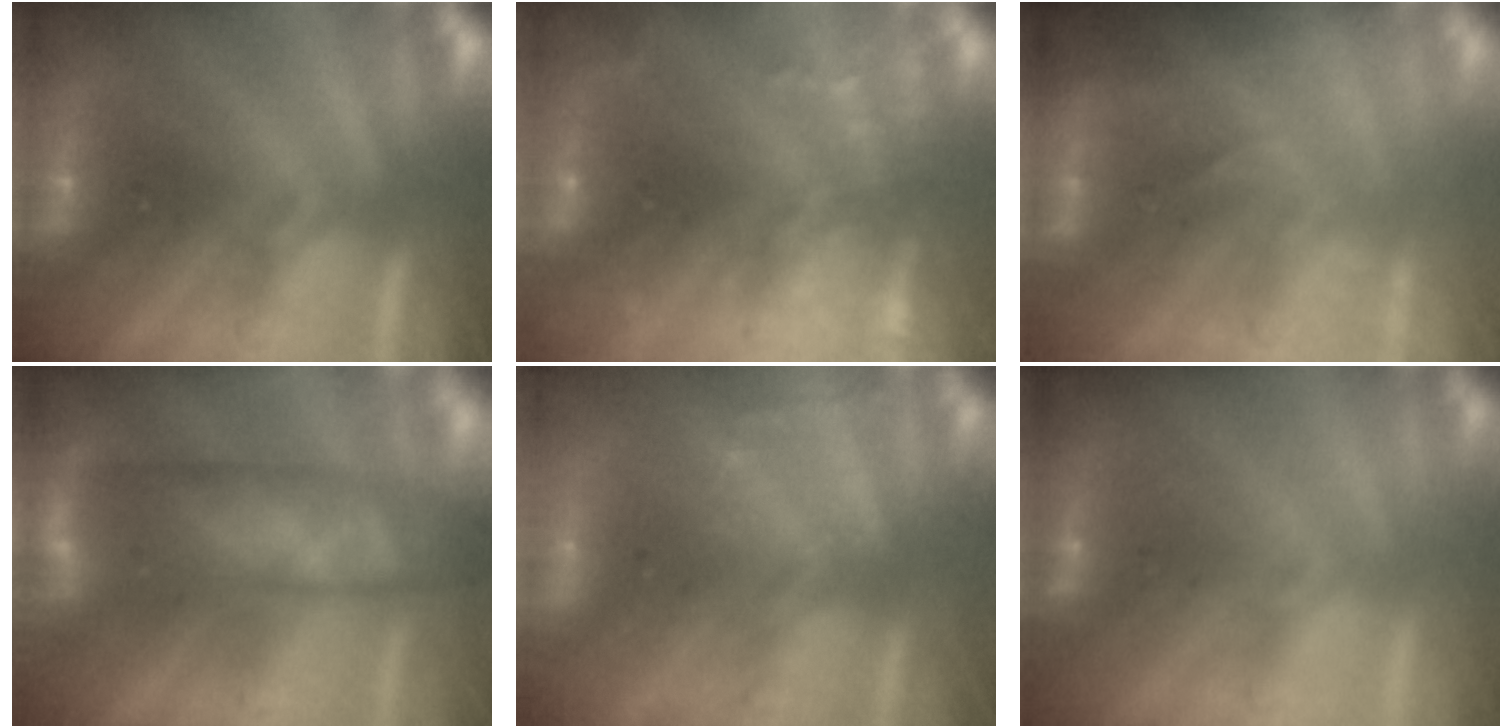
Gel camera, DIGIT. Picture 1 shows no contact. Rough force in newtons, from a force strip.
{"total": 6.1}
{"total": 2.9}
{"total": 9.1}
{"total": 2.9}
{"total": 2.1}